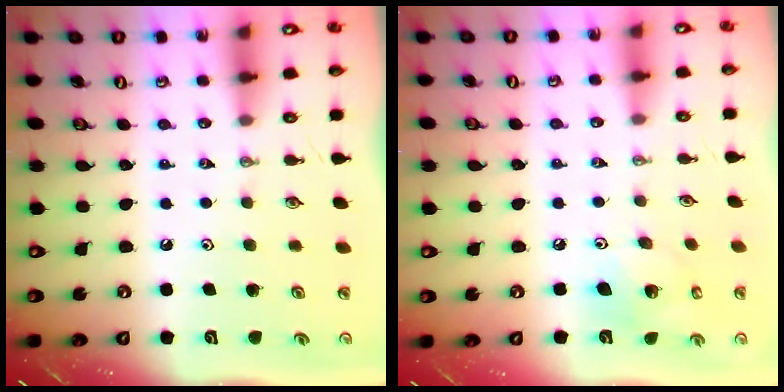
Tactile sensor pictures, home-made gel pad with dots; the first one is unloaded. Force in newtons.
{"total": 11.1, "press": 10.9, "slide": 2.3}